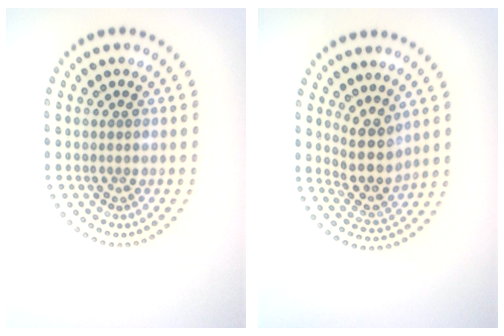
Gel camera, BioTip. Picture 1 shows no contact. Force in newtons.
{"total": 3.8, "press": 3.1, "slide": 2.2}